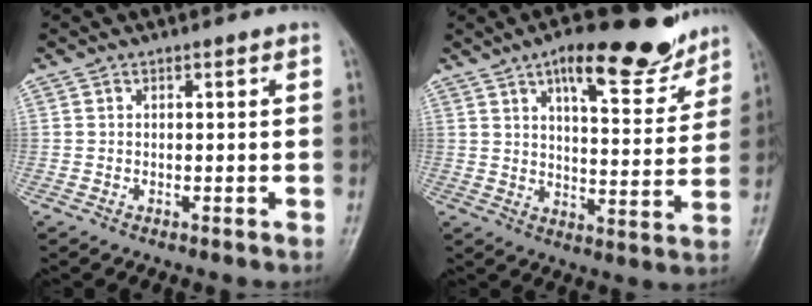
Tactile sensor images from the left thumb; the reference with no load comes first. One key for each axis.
{"total": 15.5, "fx": 10.4, "fy": 5.3, "fz": 10.2, "tx": -0.107, "ty": -0.046, "tz": 0.155}